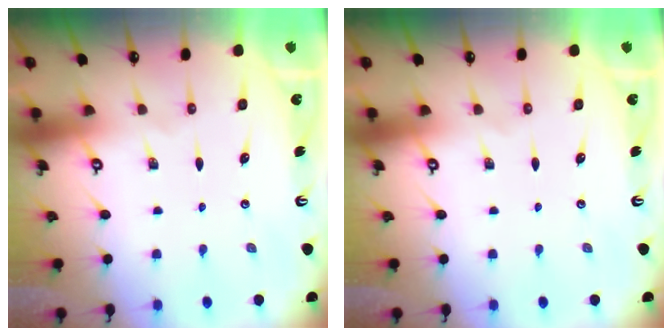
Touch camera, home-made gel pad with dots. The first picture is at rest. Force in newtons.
{"total": 0.0}